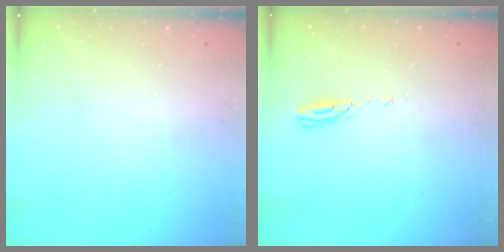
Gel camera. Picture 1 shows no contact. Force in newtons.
{"total": 3.0, "press": 2.9, "slide": 0.3}